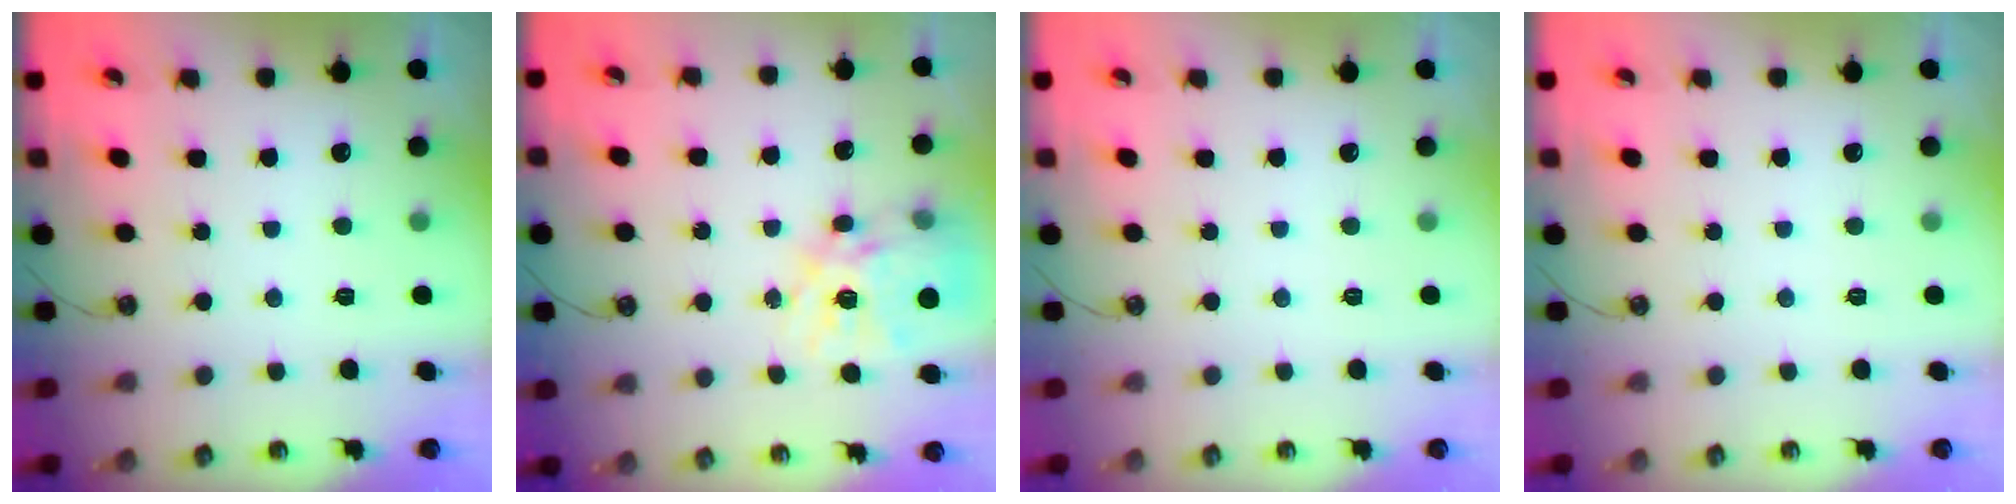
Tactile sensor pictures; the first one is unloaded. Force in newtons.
{"total": 18.3, "press": 18.2, "slide": 1.7}
{"total": 0.0}
{"total": 0.0}